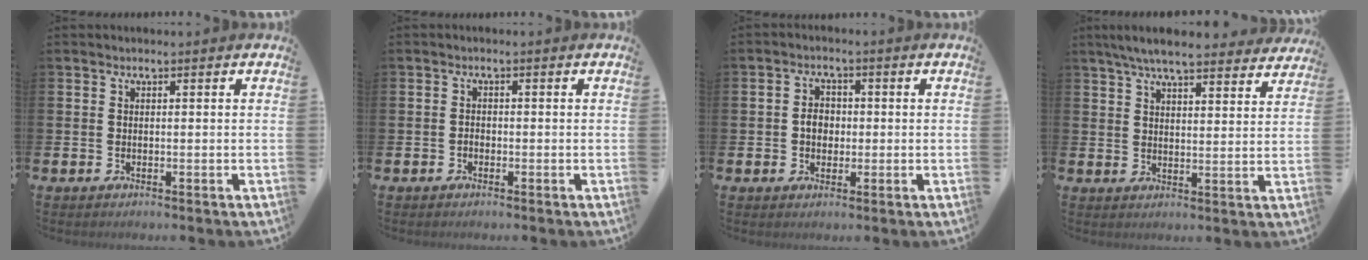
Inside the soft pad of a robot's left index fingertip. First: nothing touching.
{"total": 0.9, "force": [-0.6, 0.6, 0.3], "torque": [0.000, -0.001, -0.013]}
{"total": 2.9, "force": [-0.2, 2.3, 1.7], "torque": [-0.013, 0.000, -0.012]}
{"total": 6.6, "force": [6.2, 0.9, 2.2], "torque": [-0.051, -0.030, 0.109]}